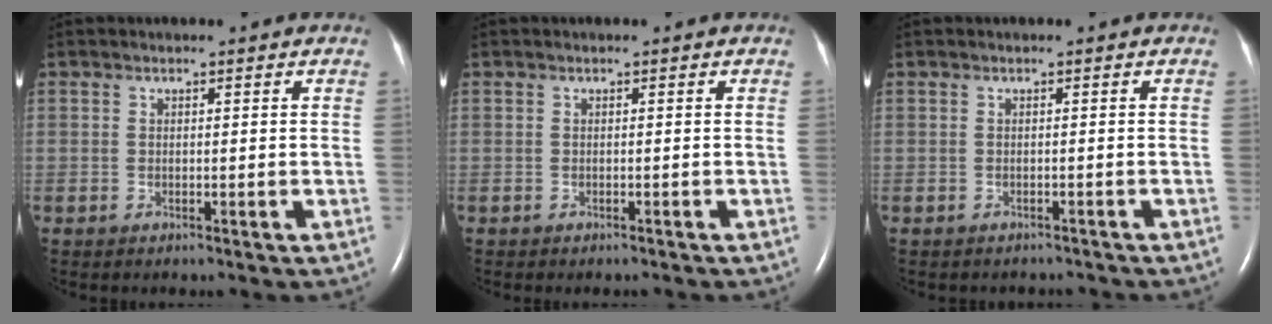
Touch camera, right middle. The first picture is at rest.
{"total": 1.4, "force": [-1.2, 0.4, 0.5], "torque": [-0.013, -0.003, -0.013]}
{"total": 3.4, "force": [-3.1, 1.3, 0.4], "torque": [-0.007, -0.001, -0.035]}